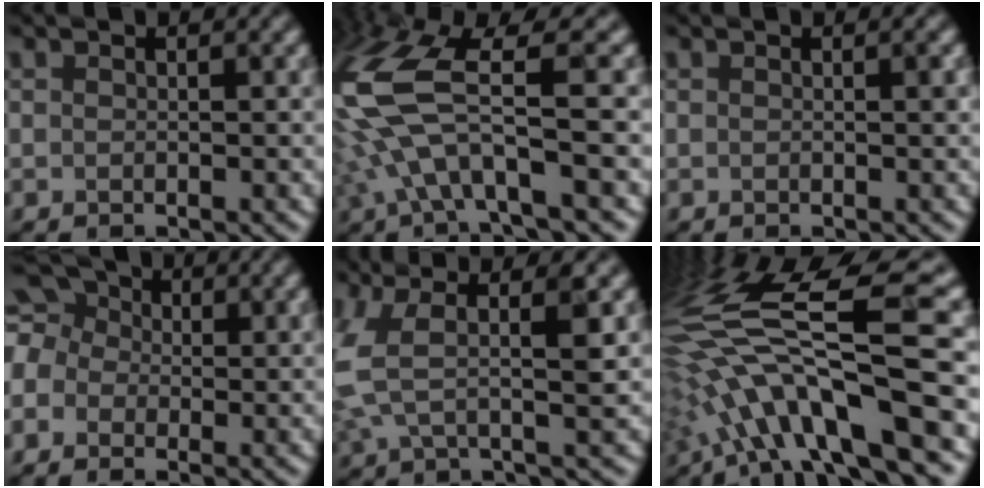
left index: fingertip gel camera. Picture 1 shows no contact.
{"total": 10.4, "force": [-0.3, 3.3, 9.8], "torque": [-0.230, -0.001, -0.011]}
{"total": 0.7, "force": [0.2, 0.1, 0.7], "torque": [-0.011, -0.001, 0.002]}
{"total": 6.5, "force": [1.0, 5.5, 3.3], "torque": [-0.074, 0.031, -0.027]}
{"total": 6.3, "force": [1.6, 2.2, 5.7], "torque": [-0.129, 0.005, 0.026]}
{"total": 14.7, "force": [-1.9, 4.1, 13.9], "torque": [-0.282, 0.014, -0.027]}